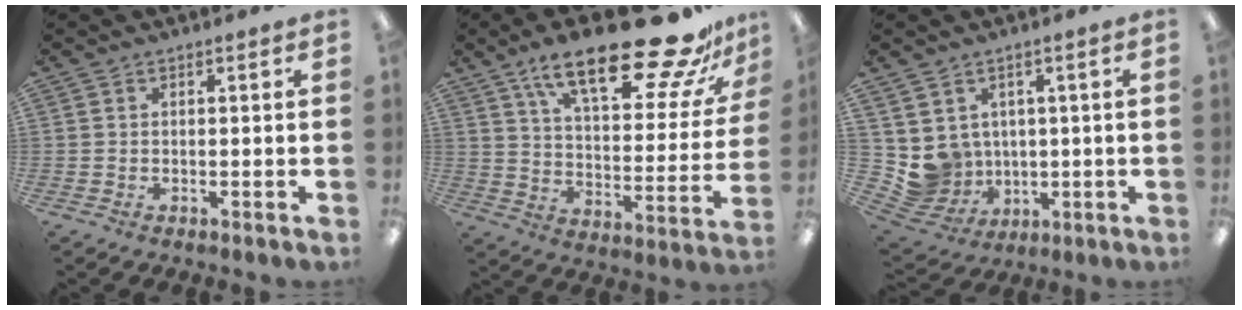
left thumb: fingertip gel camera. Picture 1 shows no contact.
{"total": 25.9, "force": [17.2, 8.1, 17.5], "torque": [-0.260, -0.107, 0.276]}
{"total": 6.7, "force": [2.1, 6.4, 0.4], "torque": [-0.046, -0.029, 0.051]}